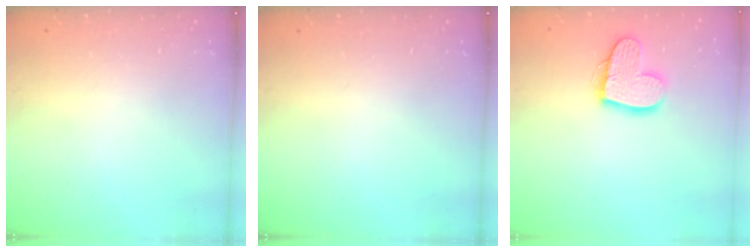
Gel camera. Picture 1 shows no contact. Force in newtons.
{"total": 0.0}
{"total": 13.4, "press": 13.4, "slide": 0.8}